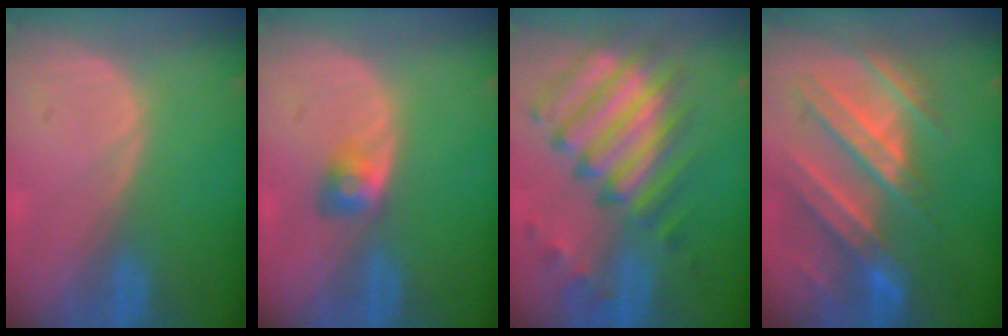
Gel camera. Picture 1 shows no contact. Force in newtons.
{"total": 2.9, "press": 2.4, "slide": 1.5}
{"total": 11.9, "press": 10.4, "slide": 5.7}
{"total": 10.7, "press": 9.6, "slide": 4.6}